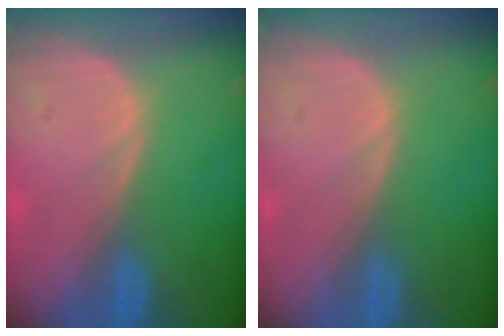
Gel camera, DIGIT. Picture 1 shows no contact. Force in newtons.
{"total": 0.0}